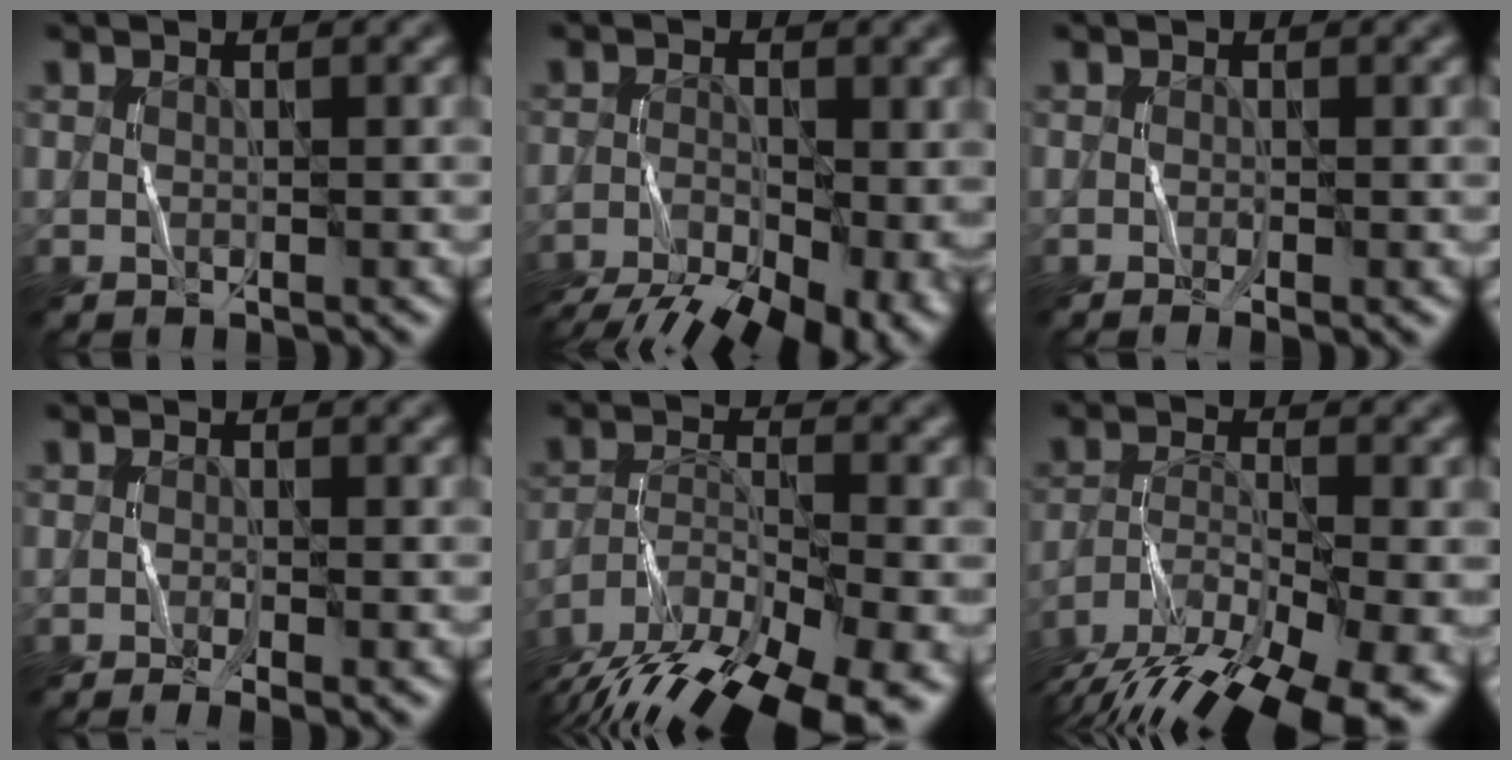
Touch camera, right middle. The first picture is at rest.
{"total": 13.7, "force": [-9.3, 5.8, 8.1], "torque": [-0.117, -0.040, -0.120]}
{"total": 0.9, "force": [-0.4, 0.0, 0.8], "torque": [-0.015, -0.005, -0.006]}
{"total": 1.8, "force": [-0.9, 0.2, 1.5], "torque": [-0.028, -0.004, -0.016]}
{"total": 15.5, "force": [-12.4, 4.9, 7.7], "torque": [-0.158, -0.043, -0.173]}
{"total": 14.4, "force": [-11.0, 4.9, 8.0], "torque": [-0.160, -0.044, -0.152]}